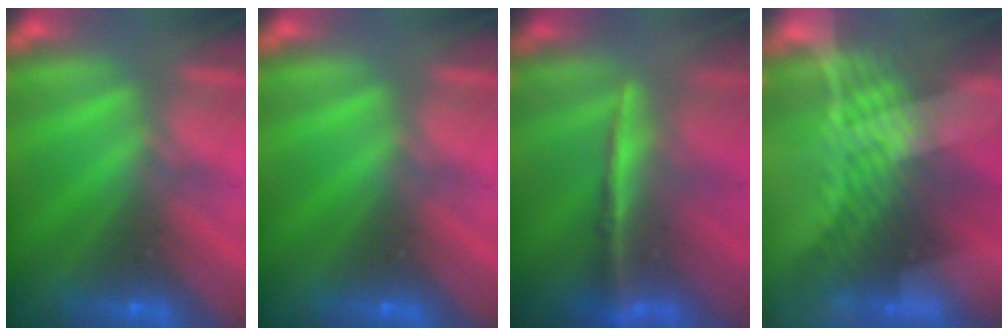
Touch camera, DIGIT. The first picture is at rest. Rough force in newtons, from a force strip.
{"total": 0.0}
{"total": 2.0}
{"total": 7.9}